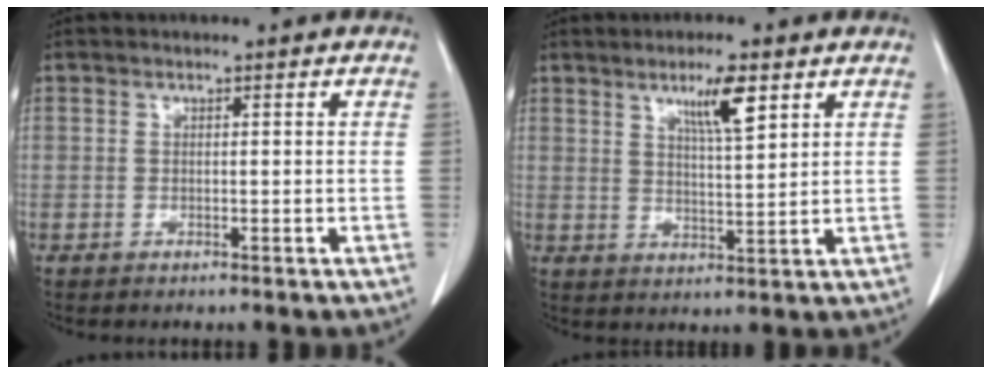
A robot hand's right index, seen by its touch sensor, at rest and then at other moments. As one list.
[{"total": 6.2, "force": [3.5, 0.5, 5.1], "torque": [-0.088, -0.003, 0.060]}]